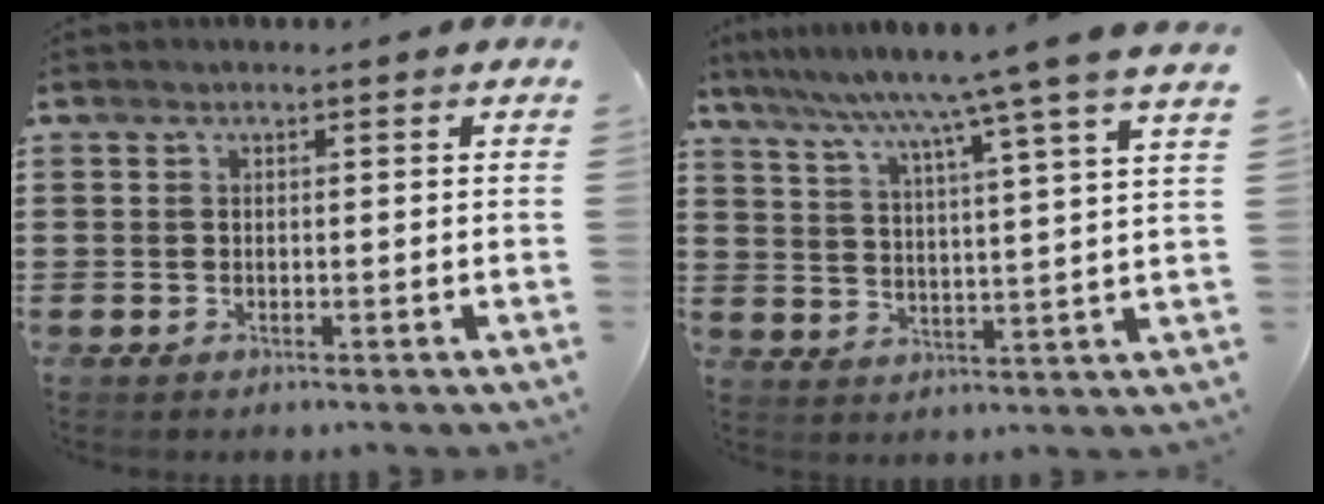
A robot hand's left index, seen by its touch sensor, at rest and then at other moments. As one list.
[{"total": 7.9, "force": [6.7, -1.6, 3.9], "torque": [-0.102, -0.039, 0.105]}]